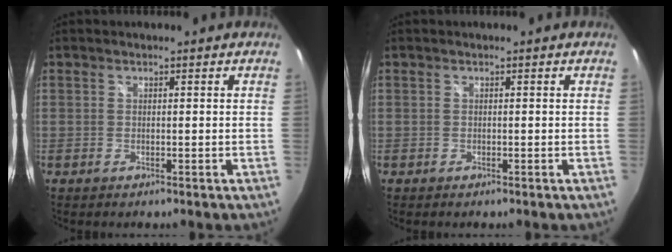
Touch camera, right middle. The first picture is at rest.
{"total": 0.0}